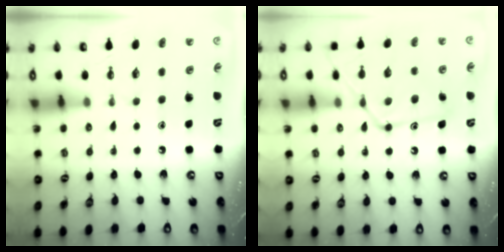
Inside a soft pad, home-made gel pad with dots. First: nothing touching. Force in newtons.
{"total": 15.6, "press": 15.5, "slide": 1.2}